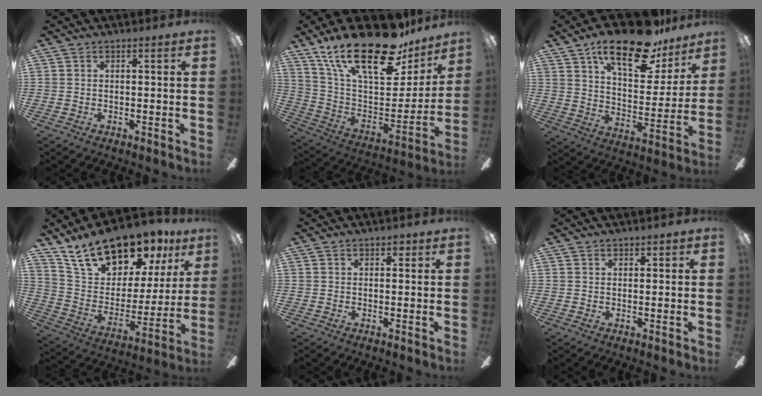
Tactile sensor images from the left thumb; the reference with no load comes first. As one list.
[{"total": 26.5, "force": [17.8, 9.9, 17.0], "torque": [-0.279, -0.110, 0.301]}, {"total": 21.4, "force": [14.5, 8.3, 13.4], "torque": [-0.208, -0.083, 0.244]}, {"total": 20.7, "force": [16.6, 8.9, 8.6], "torque": [-0.154, -0.108, 0.294]}, {"total": 1.2, "force": [0.6, 0.9, 0.5], "torque": [-0.003, 0.001, 0.008]}, {"total": 0.9, "force": [0.6, 0.6, 0.2], "torque": [0.005, 0.000, 0.009]}]